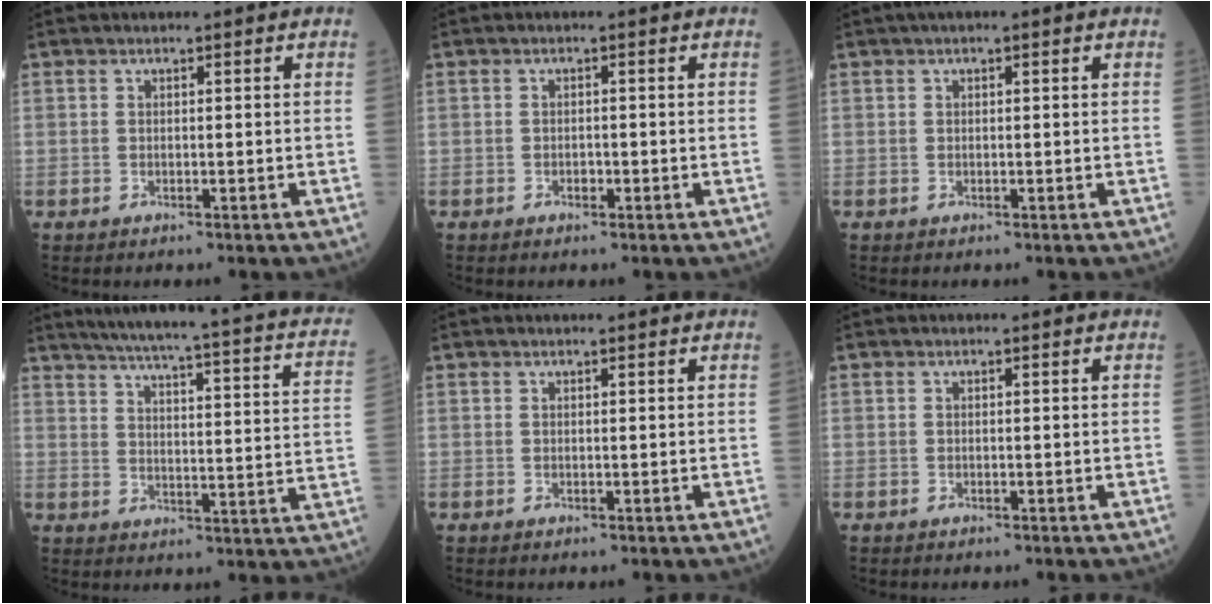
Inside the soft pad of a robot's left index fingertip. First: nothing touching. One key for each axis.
{"total": 0.9, "fx": -0.5, "fy": 0.5, "fz": 0.5, "tx": -0.009, "ty": 0.002, "tz": -0.007}
{"total": 1.2, "fx": 0.6, "fy": 0.2, "fz": 1.1, "tx": -0.023, "ty": 0.012, "tz": 0.008}
{"total": 23.4, "fx": 18.4, "fy": 1.9, "fz": 14.4, "tx": -0.210, "ty": -0.026, "tz": 0.212}
{"total": 0.6, "fx": 0.6, "fy": 0.0, "fz": 0.1, "tx": -0.005, "ty": 0.000, "tz": 0.008}
{"total": 0.0}